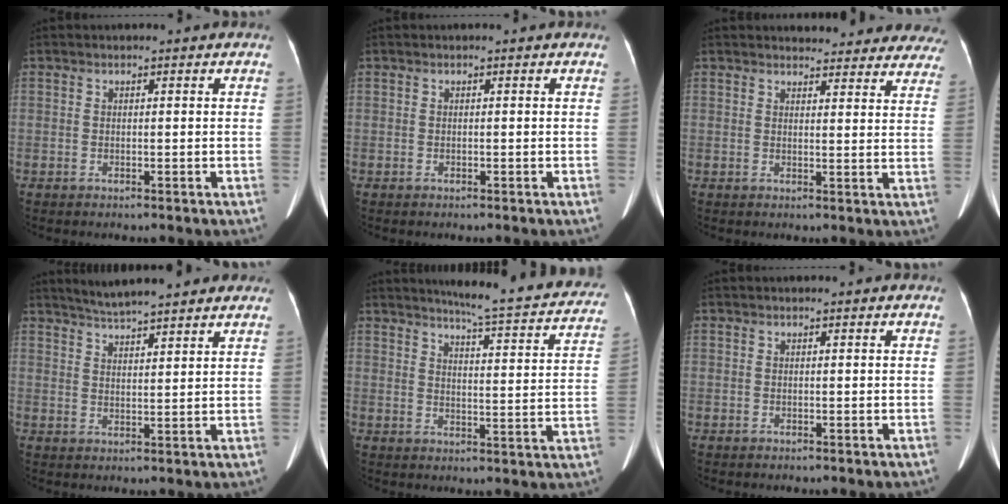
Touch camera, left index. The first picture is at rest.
{"total": 0.0}
{"total": 18.4, "force": [17.3, 4.7, 3.9], "torque": [-0.025, -0.038, 0.177]}
{"total": 10.7, "force": [9.5, 1.1, 4.8], "torque": [-0.072, 0.024, 0.133]}
{"total": 18.9, "force": [17.1, 1.6, 7.8], "torque": [-0.096, -0.049, 0.197]}
{"total": 0.0}